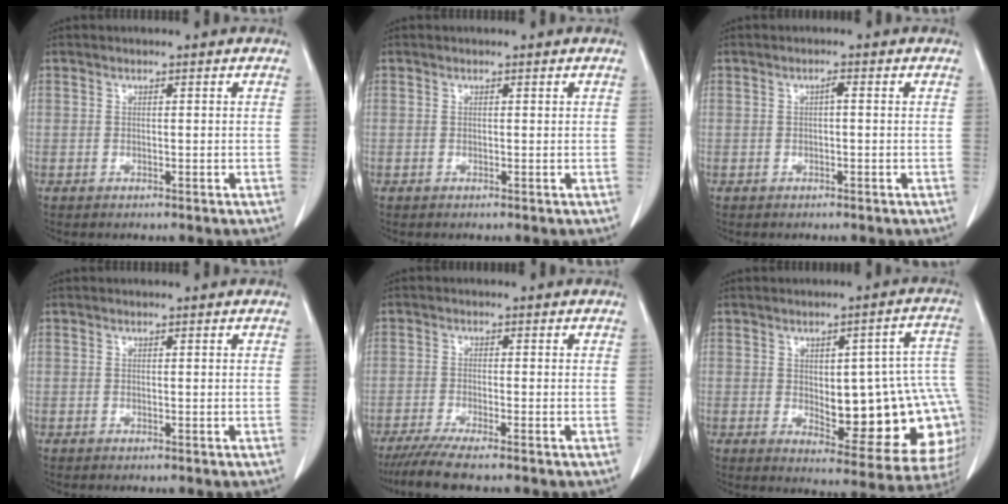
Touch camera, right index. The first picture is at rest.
{"total": 0.0}
{"total": 0.8, "force": [0.0, 0.1, 0.8], "torque": [-0.013, 0.002, 0.001]}
{"total": 0.0}
{"total": 5.2, "force": [-4.2, -0.6, 3.0], "torque": [-0.049, -0.015, -0.076]}
{"total": 19.7, "force": [-1.4, 6.5, 18.5], "torque": [-0.158, 0.028, 0.007]}